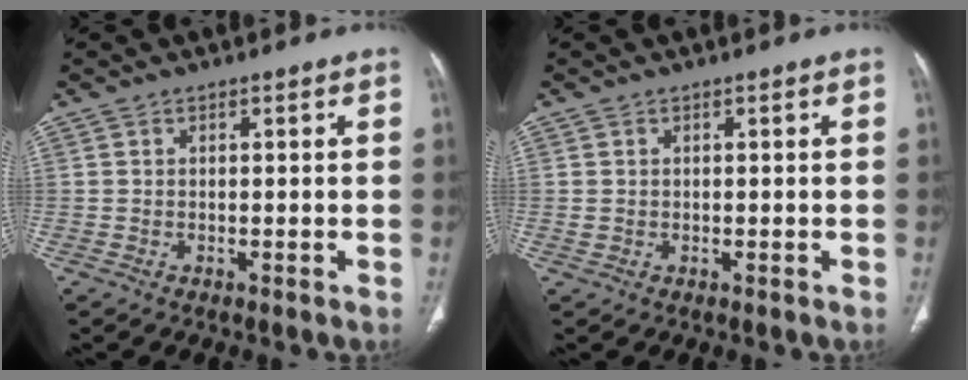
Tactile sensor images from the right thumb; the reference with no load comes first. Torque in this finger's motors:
{"motor_torque": [-0.34, 0.05, -0.38, 0.33, -0.07]}